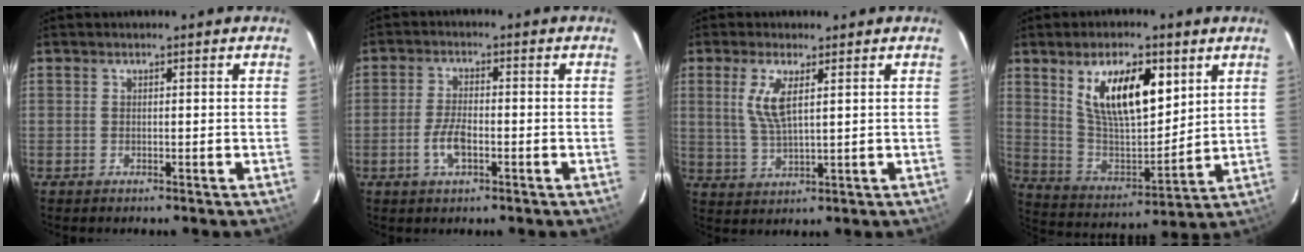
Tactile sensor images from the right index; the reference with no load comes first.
{"total": 5.1, "force": [-2.1, 2.0, 4.2], "torque": [-0.089, 0.000, -0.040]}
{"total": 6.2, "force": [2.1, 1.7, 5.5], "torque": [-0.117, -0.001, 0.045]}
{"total": 16.4, "force": [7.4, 6.8, 13.0], "torque": [-0.224, 0.004, 0.147]}